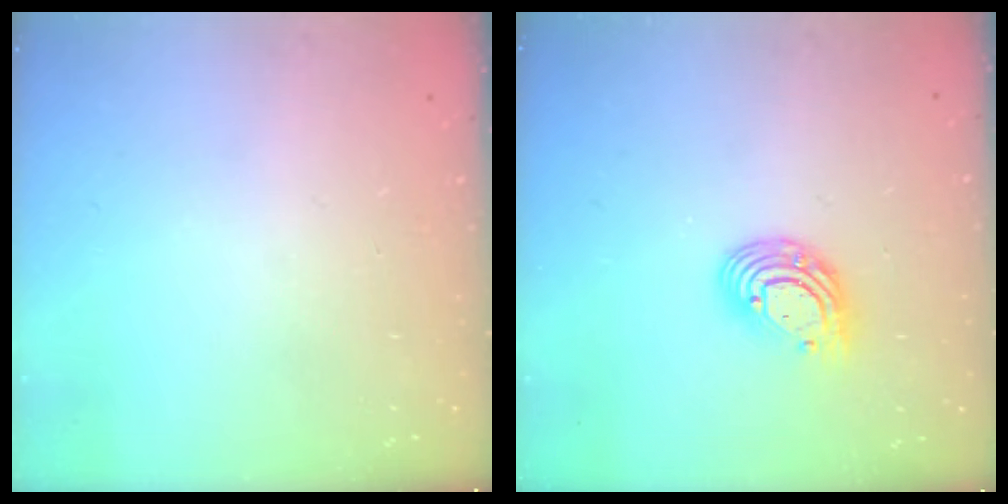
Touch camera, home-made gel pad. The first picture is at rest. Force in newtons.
{"total": 9.4, "press": 9.4, "slide": 0.8}